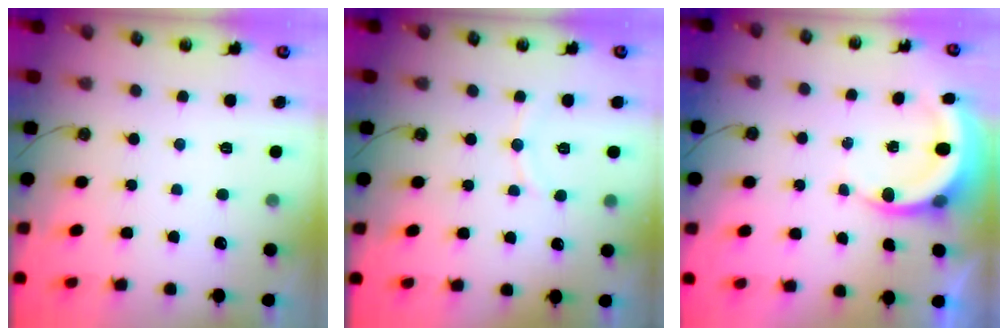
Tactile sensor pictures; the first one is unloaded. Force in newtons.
{"total": 5.7, "press": 5.7, "slide": 0.6}
{"total": 4.6, "press": 4.6, "slide": 0.4}